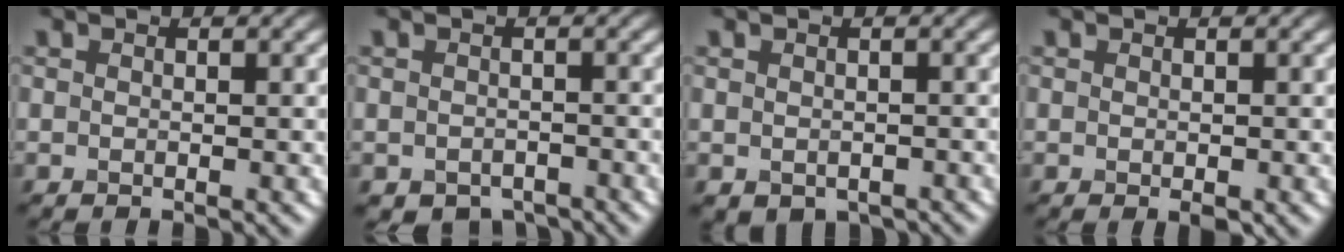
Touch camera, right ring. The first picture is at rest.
{"total": 2.5, "force": [-1.8, 1.4, 0.9], "torque": [-0.009, -0.009, -0.027]}
{"total": 1.7, "force": [-1.0, 1.1, 0.8], "torque": [-0.010, -0.011, -0.010]}
{"total": 0.9, "force": [-0.4, 0.4, 0.7], "torque": [-0.012, -0.002, -0.003]}